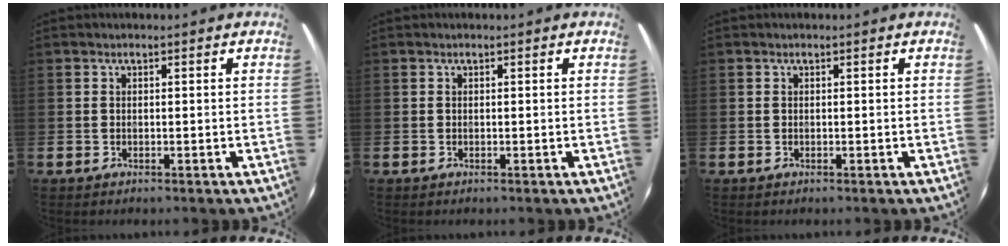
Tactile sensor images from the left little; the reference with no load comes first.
{"total": 0.0}
{"total": 0.0}